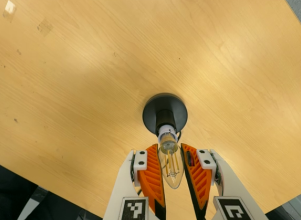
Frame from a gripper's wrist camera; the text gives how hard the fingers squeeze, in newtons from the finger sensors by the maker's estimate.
{"total": 12.7, "left": 13.7, "right": 11.8}